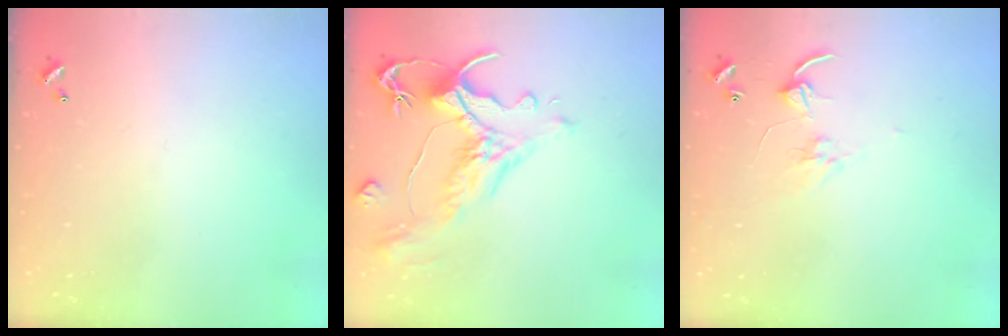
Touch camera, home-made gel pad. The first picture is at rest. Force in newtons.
{"total": 1.5, "press": 0.2, "slide": 1.5}
{"total": 3.2, "press": 3.2, "slide": 0.0}